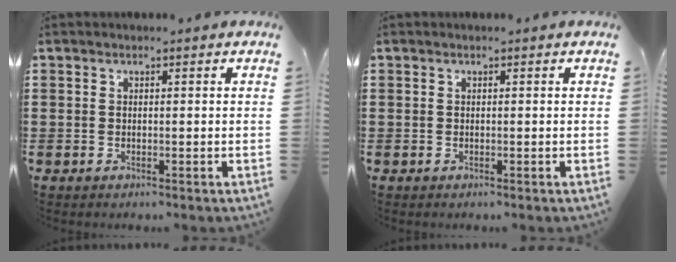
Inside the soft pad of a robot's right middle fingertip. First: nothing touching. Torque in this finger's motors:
{"motor_torque": [-0.05, 0.04, 0.28, -0.01]}